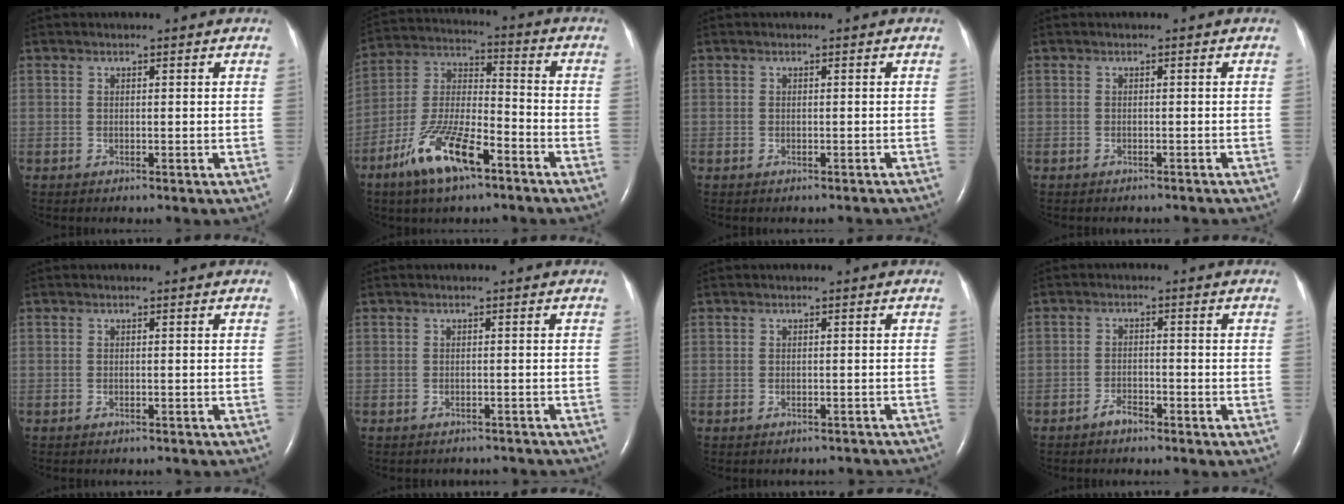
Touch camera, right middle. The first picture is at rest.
{"total": 13.2, "force": [-7.7, 3.8, 10.1], "torque": [-0.210, -0.002, -0.141]}
{"total": 2.1, "force": [-1.9, 0.6, 0.8], "torque": [-0.014, -0.005, -0.019]}
{"total": 3.1, "force": [-2.9, 0.8, 0.9], "torque": [-0.019, -0.004, -0.032]}
{"total": 2.0, "force": [-1.8, 0.6, 0.6], "torque": [-0.017, -0.004, -0.018]}
{"total": 5.1, "force": [-4.7, 1.8, 0.6], "torque": [-0.009, 0.001, -0.047]}
{"total": 5.1, "force": [-4.6, 1.8, 1.1], "torque": [-0.013, 0.005, -0.044]}
{"total": 2.2, "force": [-1.8, 0.8, 0.9], "torque": [-0.018, 0.001, -0.032]}